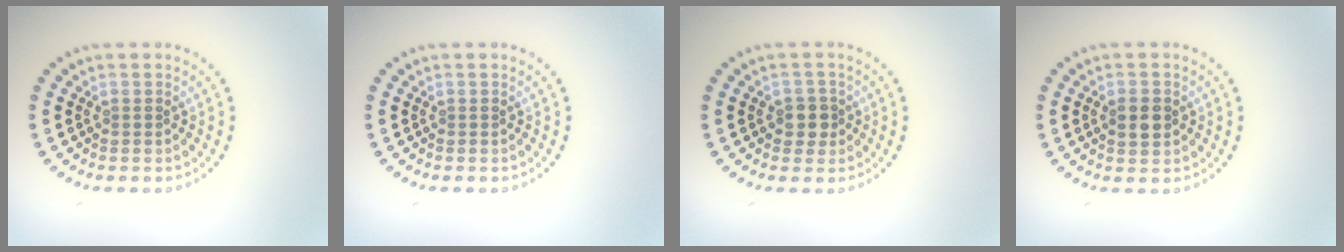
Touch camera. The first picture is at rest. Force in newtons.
{"total": 0.0}
{"total": 1.9, "press": 1.8, "slide": 0.7}
{"total": 2.2, "press": 2.2, "slide": 0.0}